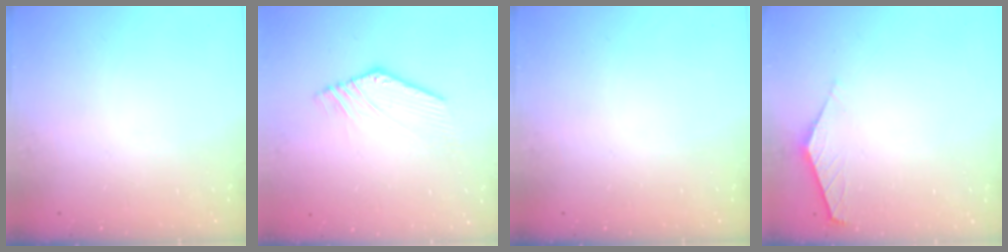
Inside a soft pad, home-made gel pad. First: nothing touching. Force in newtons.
{"total": 2.2, "press": 2.2, "slide": 0.3}
{"total": 0.0}
{"total": 1.3, "press": 1.3, "slide": 0.3}